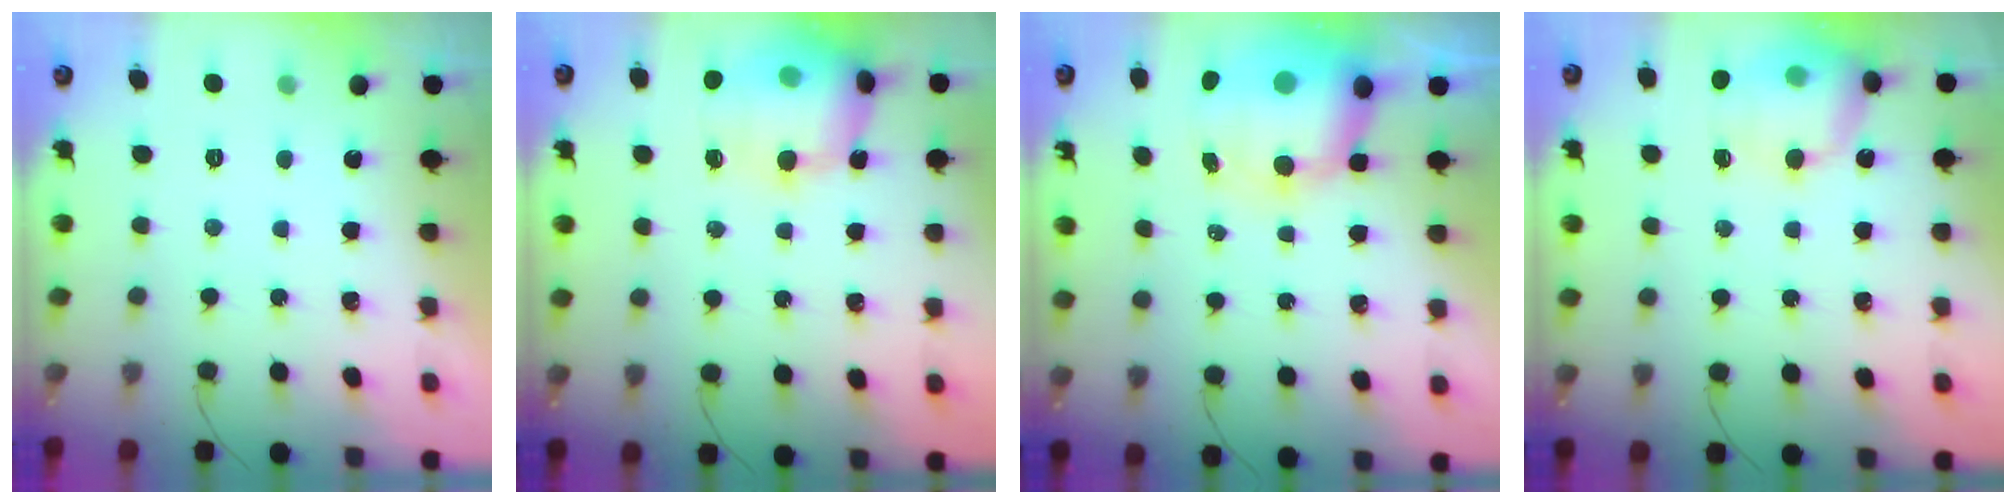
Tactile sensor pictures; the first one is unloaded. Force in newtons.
{"total": 16.4, "press": 16.0, "slide": 3.7}
{"total": 12.6, "press": 12.3, "slide": 2.7}
{"total": 16.0, "press": 15.8, "slide": 2.6}